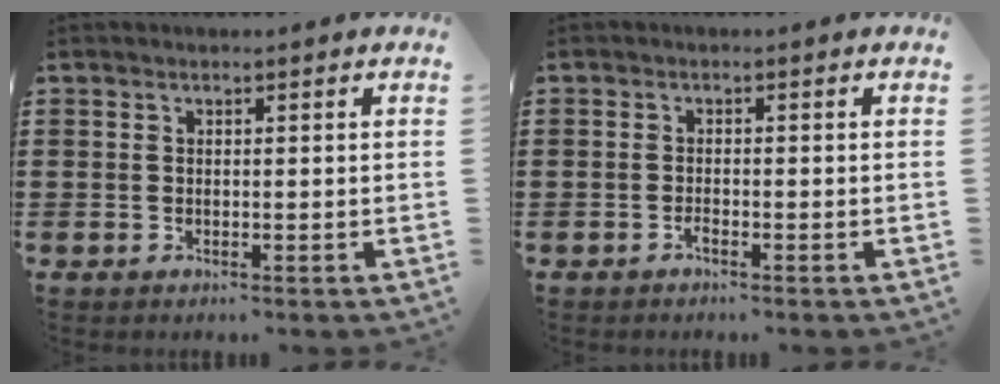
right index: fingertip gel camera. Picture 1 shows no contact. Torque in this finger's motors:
{"motor_torque": [1.02, 1.12, 0.05, 0.01]}